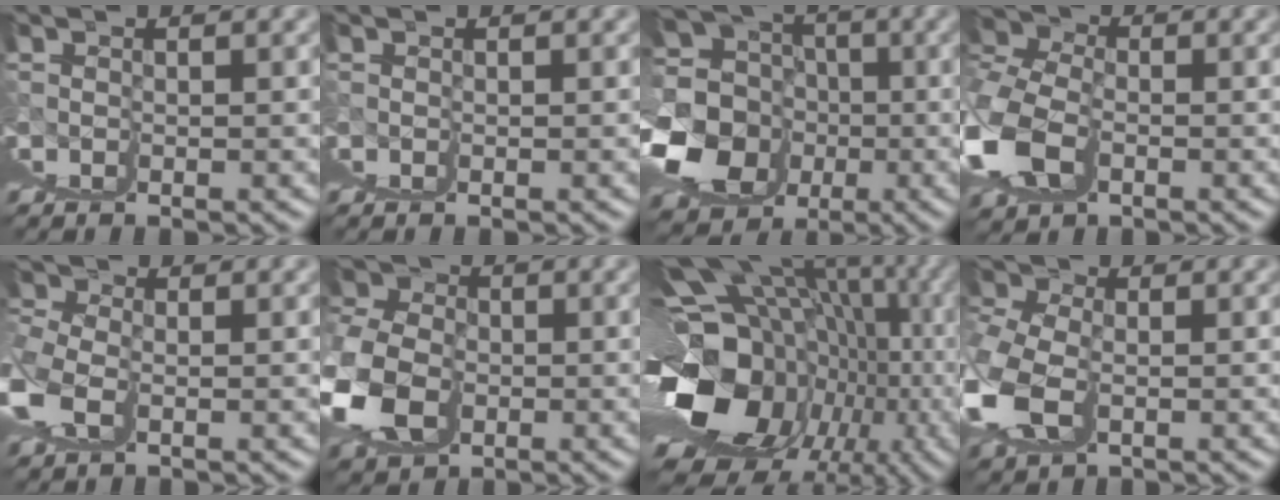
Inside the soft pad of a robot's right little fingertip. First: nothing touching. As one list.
[{"total": 0.0}, {"total": 8.3, "force": [-0.2, 5.3, 6.4], "torque": [-0.095, -0.022, 0.012]}, {"total": 4.2, "force": [-0.5, 2.8, 3.1], "torque": [-0.067, -0.031, 0.009]}, {"total": 3.7, "force": [1.6, 2.9, 1.7], "torque": [-0.026, 0.004, 0.023]}, {"total": 5.2, "force": [1.0, 3.9, 3.3], "torque": [-0.070, -0.025, 0.030]}, {"total": 18.6, "force": [-0.6, 8.0, 16.8], "torque": [-0.204, -0.013, 0.021]}, {"total": 3.7, "force": [1.0, 2.7, 2.3], "torque": [-0.039, -0.010, 0.024]}]